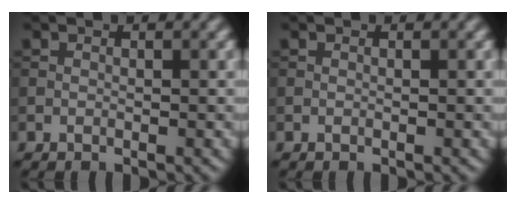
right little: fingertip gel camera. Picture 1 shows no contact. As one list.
[{"total": 0.0}]